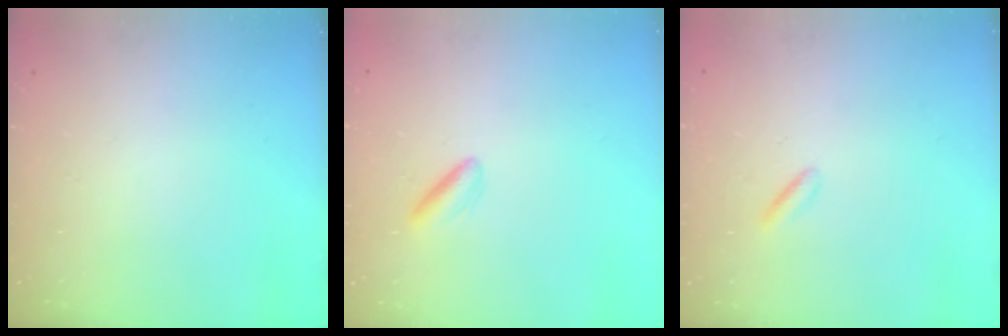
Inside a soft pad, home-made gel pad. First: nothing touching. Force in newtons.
{"total": 3.0, "press": 2.8, "slide": 1.2}
{"total": 2.3, "press": 2.1, "slide": 1.0}